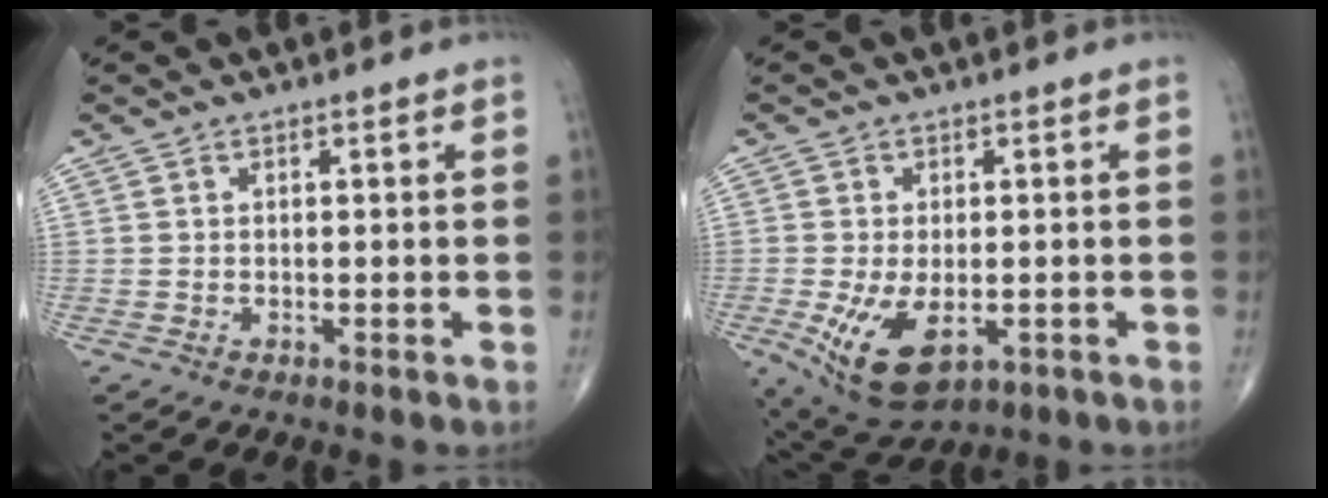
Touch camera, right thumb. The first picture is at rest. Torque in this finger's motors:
{"motor_torque": [-0.11, 0.45, 0.67, 0.15, 0.18]}